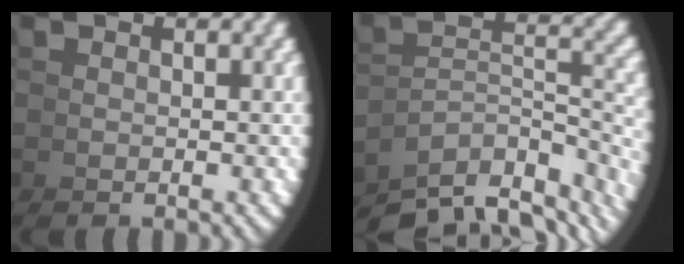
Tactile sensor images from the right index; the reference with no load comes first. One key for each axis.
{"total": 9.0, "fx": -5.4, "fy": 4.5, "fz": 5.7, "tx": -0.083, "ty": -0.033, "tz": -0.066}